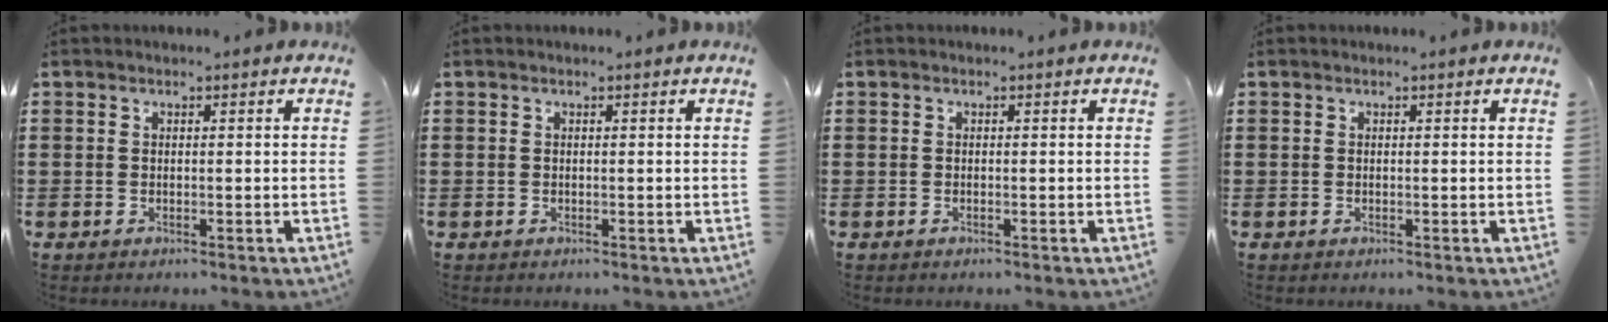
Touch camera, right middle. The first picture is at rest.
{"total": 0.0}
{"total": 0.0}
{"total": 0.0}